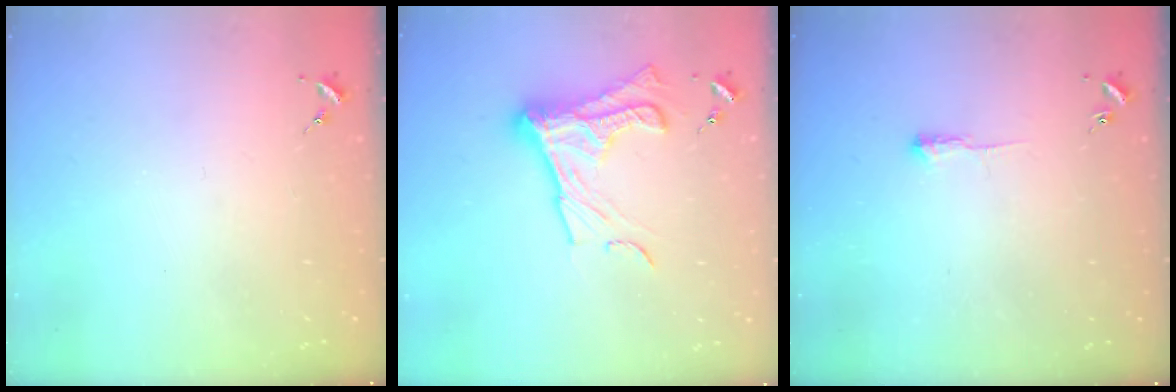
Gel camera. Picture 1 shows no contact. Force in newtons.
{"total": 16.0, "press": 15.9, "slide": 0.8}
{"total": 2.7, "press": 2.6, "slide": 0.4}